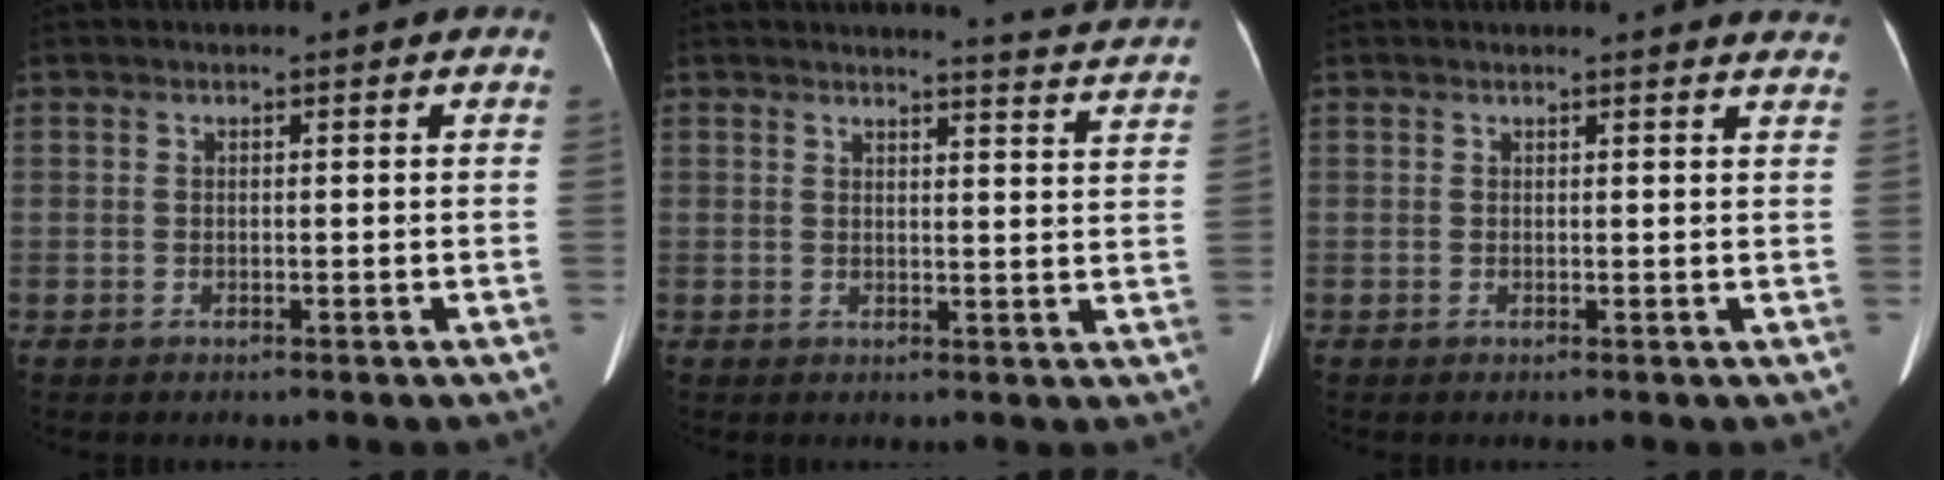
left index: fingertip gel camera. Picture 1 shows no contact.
{"total": 7.0, "force": [6.9, -1.3, 0.4], "torque": [-0.020, -0.042, 0.069]}
{"total": 4.5, "force": [4.4, 0.3, 0.8], "torque": [-0.007, -0.012, 0.023]}